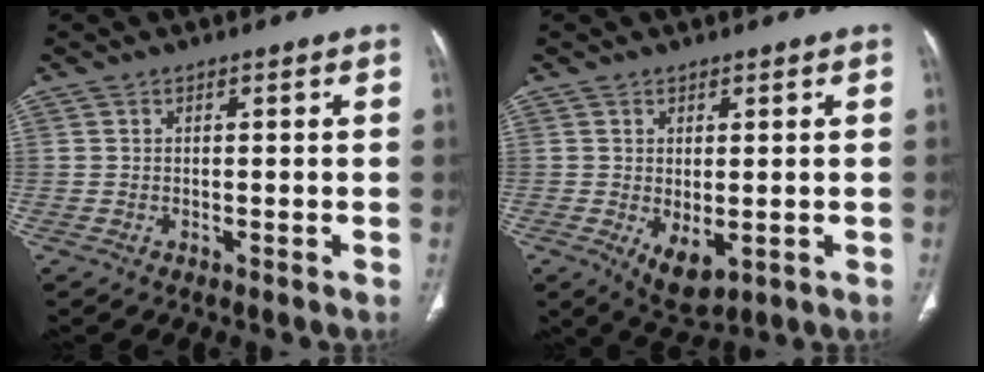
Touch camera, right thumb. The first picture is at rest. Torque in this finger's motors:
{"motor_torque": [-0.07, 0.21, 0.13, 0.52, 0.14]}